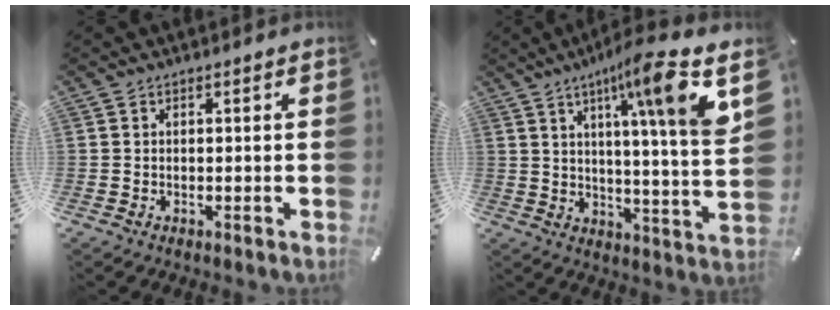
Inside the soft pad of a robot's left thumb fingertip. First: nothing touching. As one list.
[{"total": 15.4, "force": [8.8, 0.5, 12.7], "torque": [-0.198, -0.050, 0.121]}]